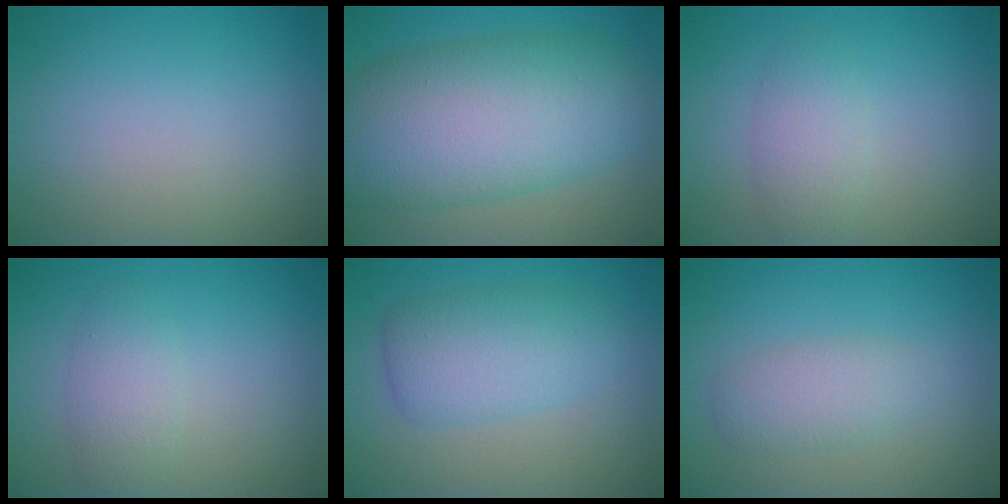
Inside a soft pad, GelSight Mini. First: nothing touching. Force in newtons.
{"total": 12.0, "press": 12.0, "slide": 0.5}
{"total": 2.6, "press": 2.6, "slide": 0.1}
{"total": 2.5, "press": 2.5, "slide": 0.2}
{"total": 4.7, "press": 4.7, "slide": 0.1}
{"total": 2.5, "press": 2.5, "slide": 0.0}